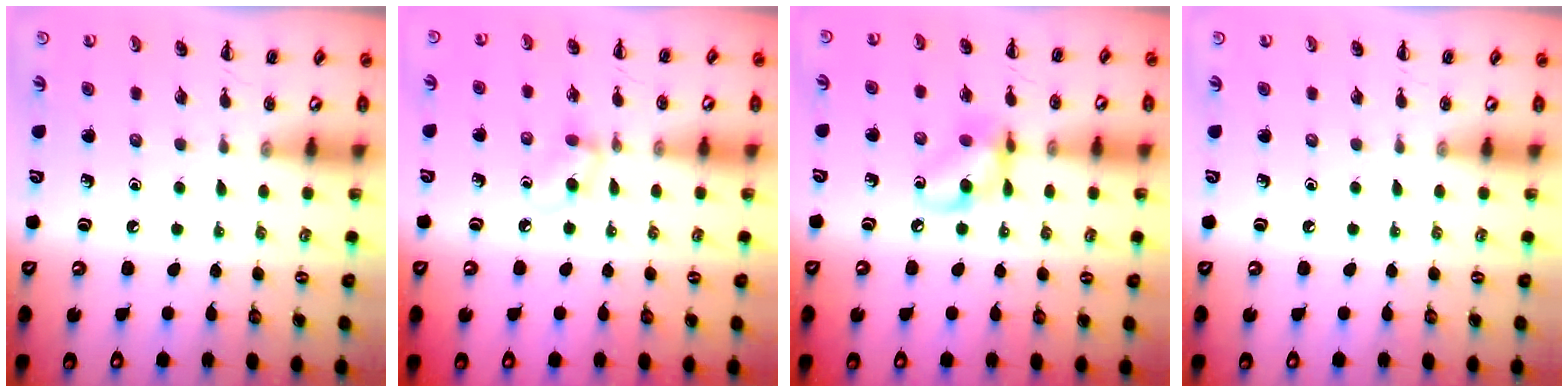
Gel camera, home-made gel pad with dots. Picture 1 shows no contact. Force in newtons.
{"total": 4.6, "press": 4.3, "slide": 1.7}
{"total": 9.6, "press": 9.5, "slide": 1.2}
{"total": 0.0}